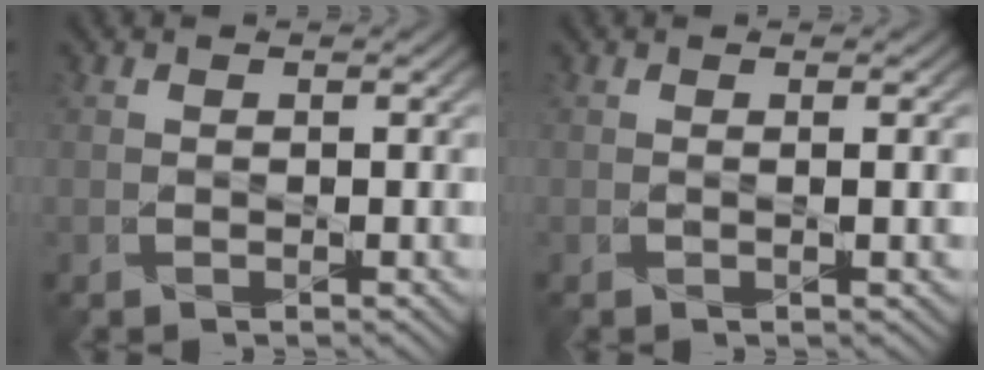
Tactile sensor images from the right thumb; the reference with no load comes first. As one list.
[{"total": 1.4, "force": [-0.2, -0.3, 1.4], "torque": [-0.029, 0.006, -0.008]}]